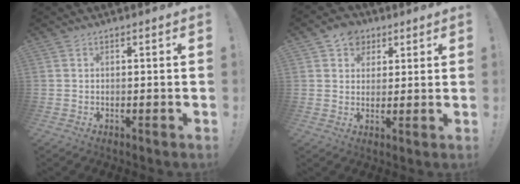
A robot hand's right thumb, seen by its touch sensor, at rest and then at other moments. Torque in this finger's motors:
{"motor_torque": [-0.07, 0.07, 0.04, -0.01, 0.05]}